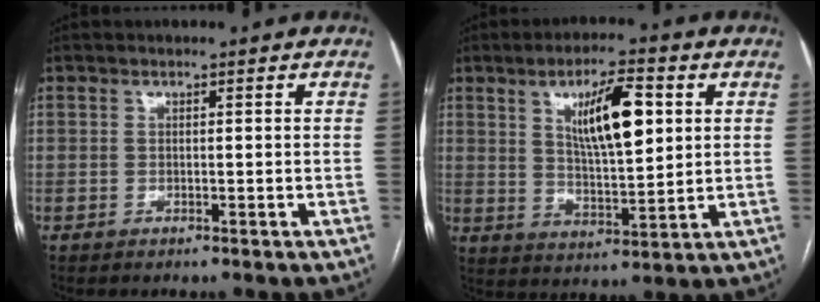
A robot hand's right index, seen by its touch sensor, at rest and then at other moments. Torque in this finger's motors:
{"motor_torque": [0.47, 0.32, 0.28, 0.12]}